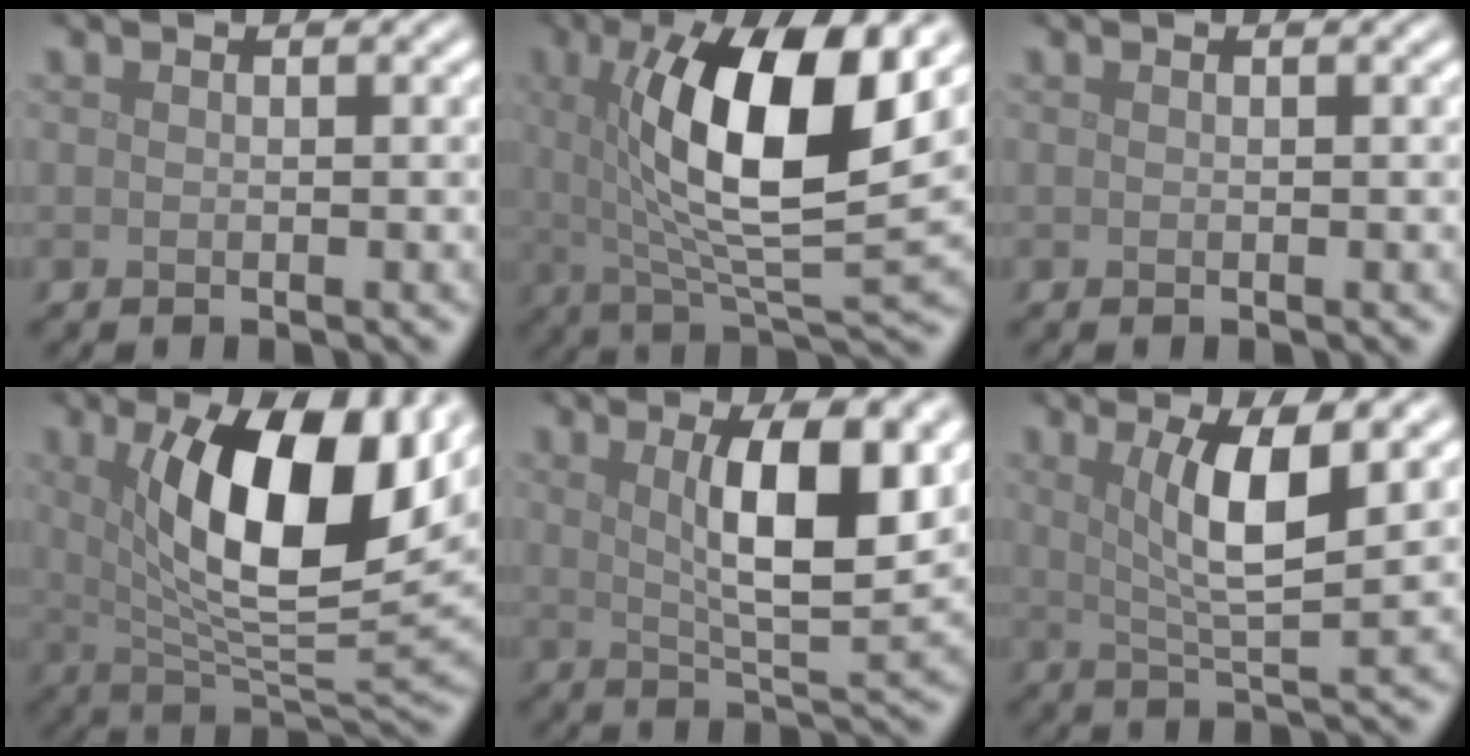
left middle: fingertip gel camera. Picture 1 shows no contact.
{"total": 11.9, "force": [2.8, 3.5, 11.0], "torque": [-0.171, -0.003, 0.051]}
{"total": 0.0}
{"total": 12.0, "force": [3.4, 4.5, 10.6], "torque": [-0.166, -0.004, 0.058]}
{"total": 7.8, "force": [2.0, 2.1, 7.2], "torque": [-0.111, -0.007, 0.037]}
{"total": 5.7, "force": [1.8, 1.2, 5.3], "torque": [-0.092, -0.004, 0.034]}